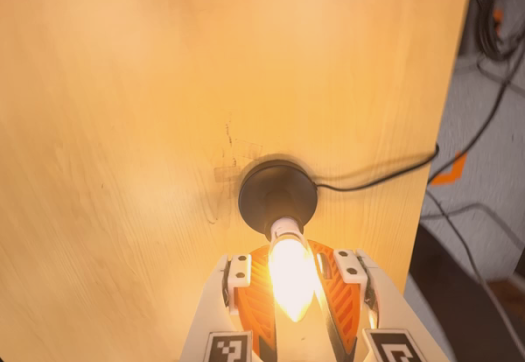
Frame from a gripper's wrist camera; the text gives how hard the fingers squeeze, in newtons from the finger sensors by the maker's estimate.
{"total": 12.6, "left": 10.8, "right": 14.5}